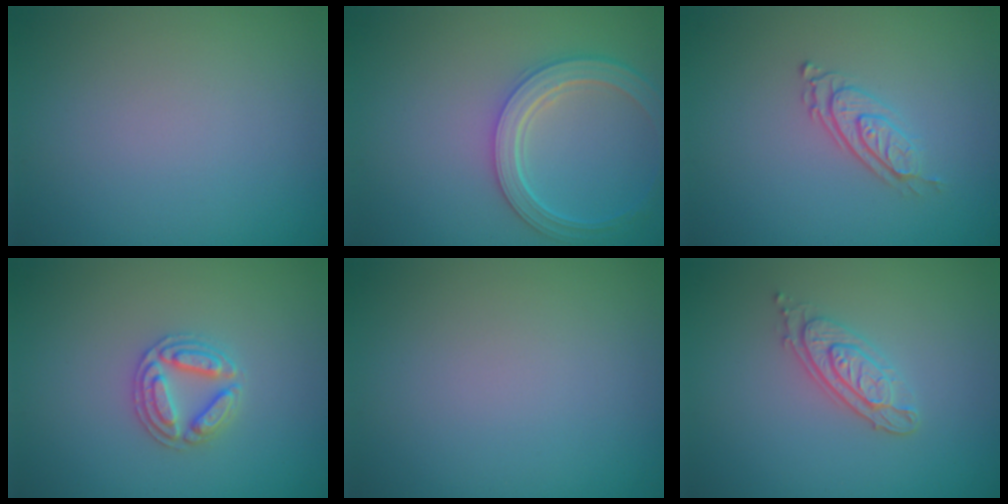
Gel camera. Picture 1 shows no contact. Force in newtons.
{"total": 4.4, "press": 3.6, "slide": 2.6}
{"total": 2.8, "press": 2.0, "slide": 2.0}
{"total": 2.8, "press": 2.7, "slide": 0.5}
{"total": 0.0}
{"total": 2.9, "press": 2.6, "slide": 1.4}